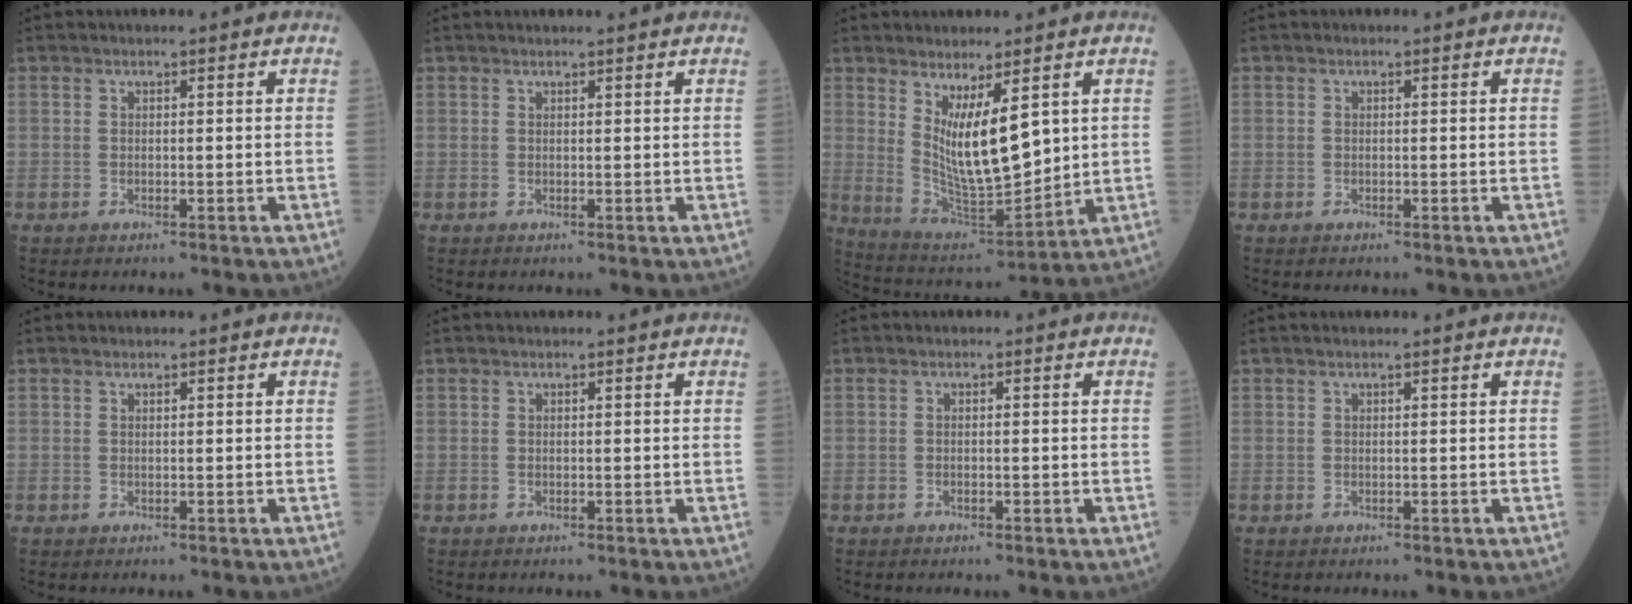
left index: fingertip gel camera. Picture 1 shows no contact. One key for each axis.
{"total": 2.1, "fx": 1.9, "fy": -0.1, "fz": 0.9, "tx": -0.011, "ty": 0.008, "tz": 0.023}
{"total": 10.2, "fx": 3.4, "fy": 2.5, "fz": 9.3, "tx": -0.171, "ty": -0.026, "tz": 0.077}
{"total": 0.0}
{"total": 0.0}
{"total": 0.0}
{"total": 0.7, "fx": -0.4, "fy": 0.2, "fz": 0.5, "tx": -0.011, "ty": 0.001, "tz": -0.005}
{"total": 0.6, "fx": 0.4, "fy": -0.2, "fz": 0.4, "tx": -0.012, "ty": 0.002, "tz": 0.013}